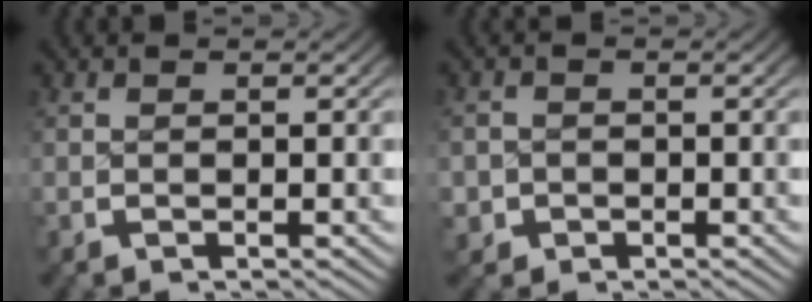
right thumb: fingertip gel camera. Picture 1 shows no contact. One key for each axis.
{"total": 2.8, "fx": -1.4, "fy": 2.4, "fz": 0.3, "tx": -0.018, "ty": -0.024, "tz": -0.019}